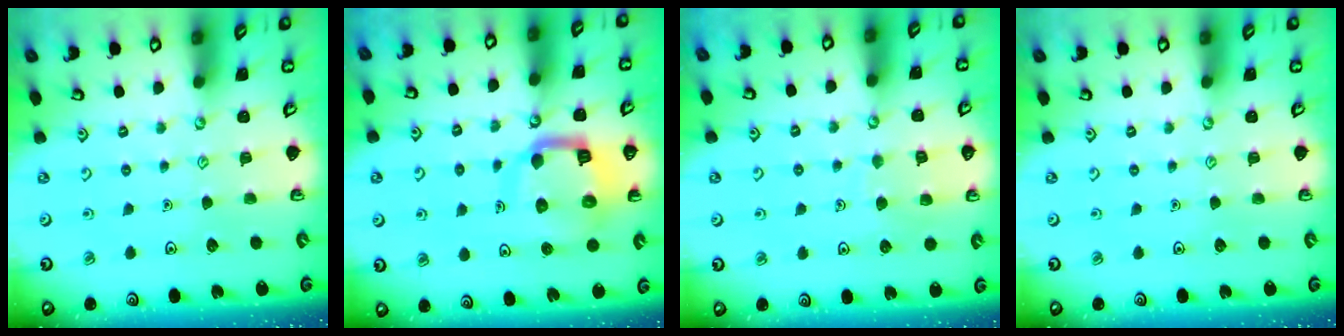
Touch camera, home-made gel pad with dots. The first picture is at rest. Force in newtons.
{"total": 12.4, "press": 12.3, "slide": 1.4}
{"total": 7.0, "press": 7.0, "slide": 0.5}
{"total": 0.0}